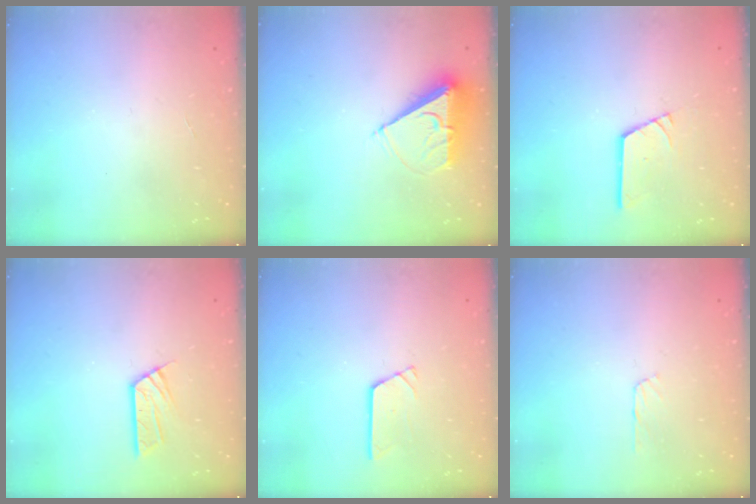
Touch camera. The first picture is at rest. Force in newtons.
{"total": 7.6, "press": 7.6, "slide": 0.2}
{"total": 6.5, "press": 6.4, "slide": 0.5}
{"total": 7.1, "press": 7.1, "slide": 0.5}
{"total": 2.4, "press": 2.4, "slide": 0.2}
{"total": 3.3, "press": 3.3, "slide": 0.3}